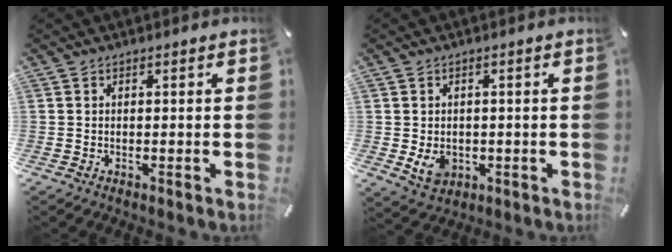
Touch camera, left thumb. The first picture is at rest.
{"total": 5.1, "force": [-0.7, 4.1, 2.9], "torque": [-0.052, -0.006, -0.015]}